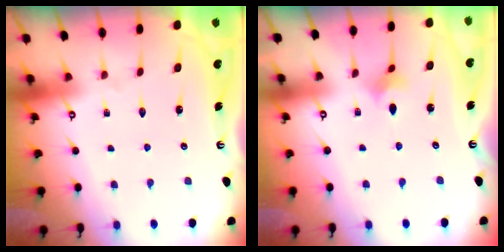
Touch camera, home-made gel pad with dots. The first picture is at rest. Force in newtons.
{"total": 2.9, "press": 2.9, "slide": 0.5}